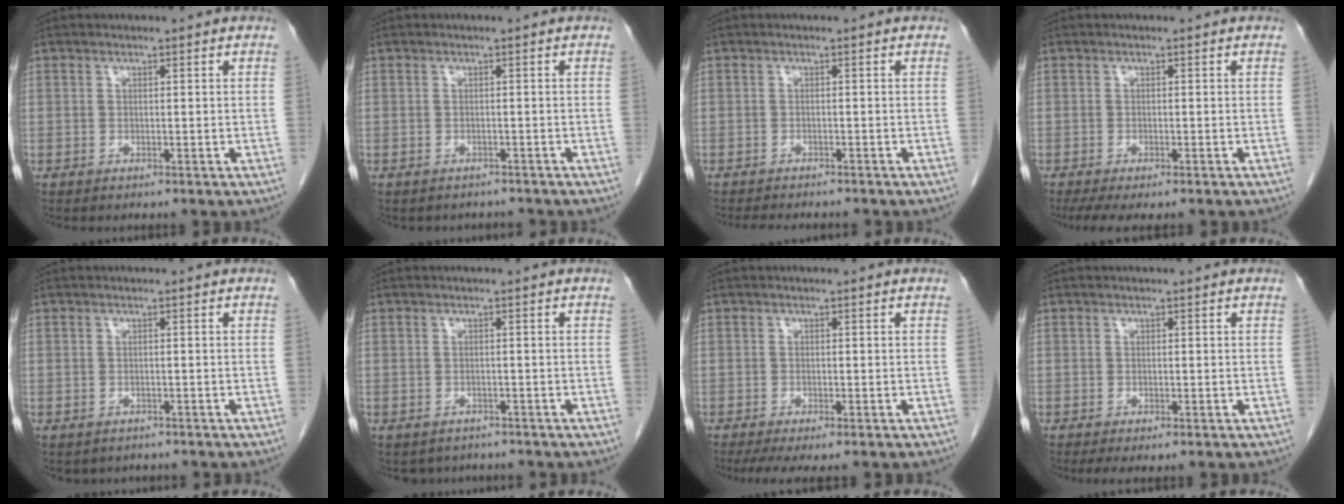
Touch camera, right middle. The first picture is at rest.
{"total": 2.8, "force": [-2.5, 1.3, 0.0], "torque": [-0.003, 0.001, -0.034]}
{"total": 5.5, "force": [-5.0, 1.2, 2.0], "torque": [-0.024, -0.007, -0.072]}
{"total": 6.0, "force": [-4.6, 1.7, 3.5], "torque": [-0.049, -0.013, -0.071]}
{"total": 2.4, "force": [-1.9, 1.4, 0.3], "torque": [-0.005, 0.002, -0.024]}
{"total": 3.5, "force": [-3.0, 1.8, 0.2], "torque": [-0.001, 0.004, -0.039]}
{"total": 5.1, "force": [-3.9, 1.1, 3.2], "torque": [-0.046, -0.013, -0.060]}
{"total": 1.5, "force": [-0.9, 0.6, 1.1], "torque": [-0.016, -0.003, -0.010]}